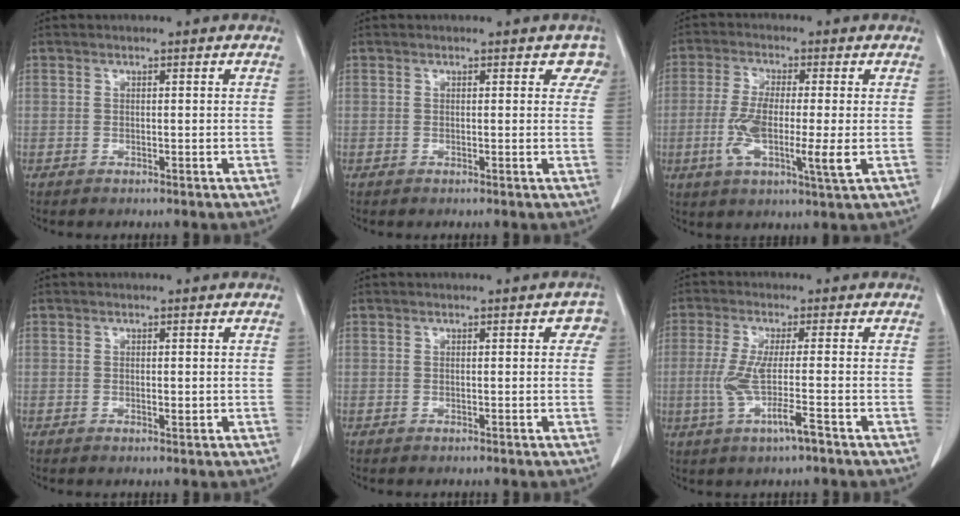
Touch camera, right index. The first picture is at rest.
{"total": 2.7, "force": [1.9, 1.7, 0.8], "torque": [0.017, 0.000, 0.002]}
{"total": 9.6, "force": [-1.7, 1.1, 9.4], "torque": [-0.178, -0.014, -0.035]}
{"total": 0.9, "force": [-0.1, 0.3, 0.8], "torque": [-0.013, -0.002, 0.000]}
{"total": 1.9, "force": [0.6, 1.1, 1.5], "torque": [-0.006, 0.012, 0.002]}
{"total": 6.9, "force": [-2.3, -0.3, 6.4], "torque": [-0.132, -0.020, -0.047]}